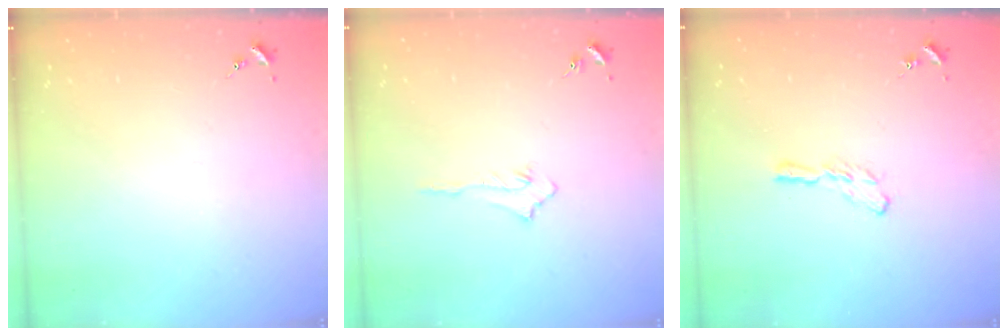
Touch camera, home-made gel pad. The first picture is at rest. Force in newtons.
{"total": 3.4, "press": 3.4, "slide": 0.4}
{"total": 5.8, "press": 5.8, "slide": 0.5}